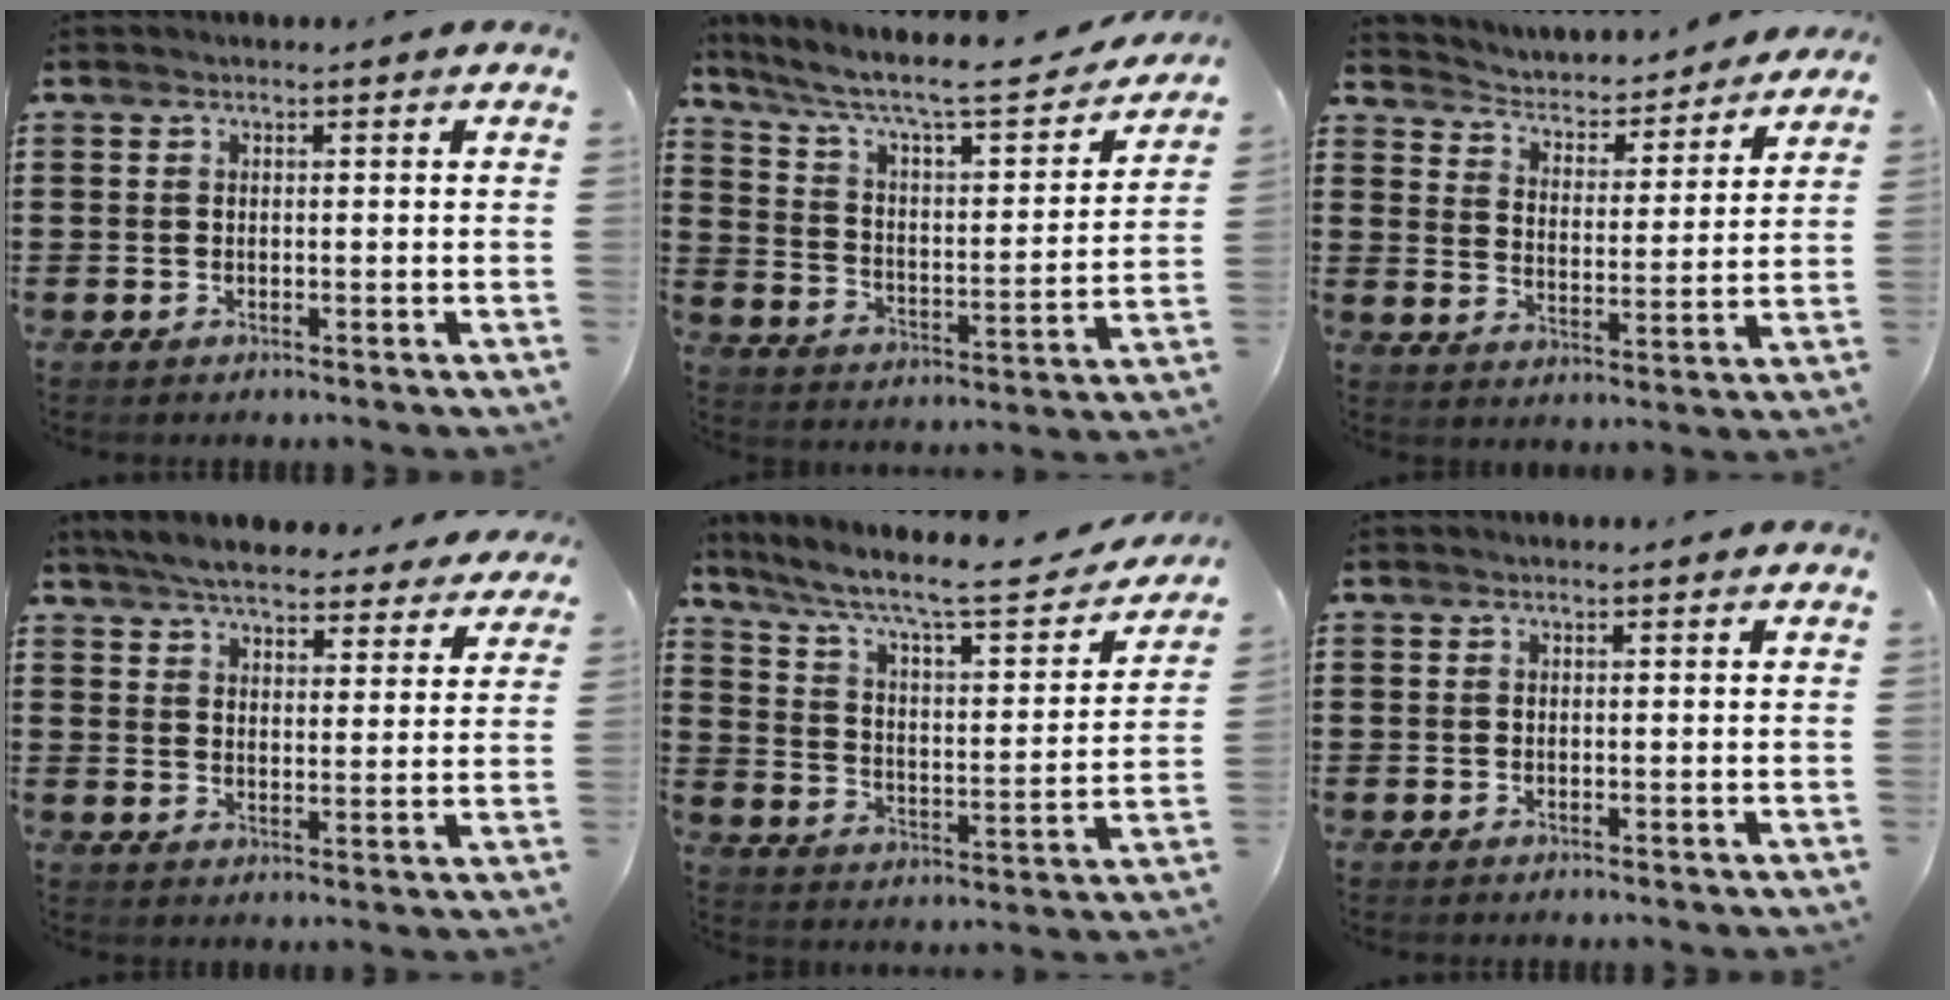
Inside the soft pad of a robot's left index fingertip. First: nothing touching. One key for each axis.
{"total": 8.2, "fx": 6.6, "fy": 0.8, "fz": 4.7, "tx": -0.119, "ty": -0.048, "tz": 0.105}
{"total": 3.0, "fx": 2.9, "fy": 0.5, "fz": 0.0, "tx": -0.023, "ty": -0.031, "tz": 0.040}
{"total": 5.8, "fx": 5.5, "fy": 0.6, "fz": 1.5, "tx": -0.054, "ty": -0.022, "tz": 0.099}
{"total": 8.9, "fx": 6.9, "fy": 0.9, "fz": 5.5, "tx": -0.125, "ty": -0.047, "tz": 0.108}
{"total": 0.0}